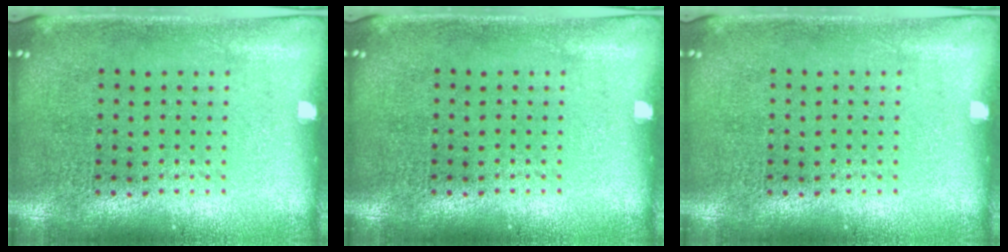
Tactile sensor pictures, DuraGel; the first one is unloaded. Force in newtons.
{"total": 0.0}
{"total": 0.0}